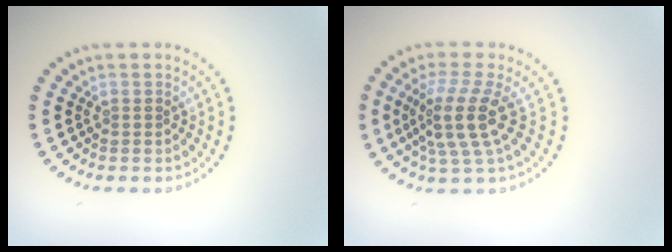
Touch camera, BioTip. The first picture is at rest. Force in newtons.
{"total": 4.3, "press": 3.2, "slide": 2.8}